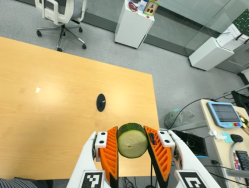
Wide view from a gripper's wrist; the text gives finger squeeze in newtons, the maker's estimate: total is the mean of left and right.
{"total": 9.9, "left": 9.4, "right": 10.3}